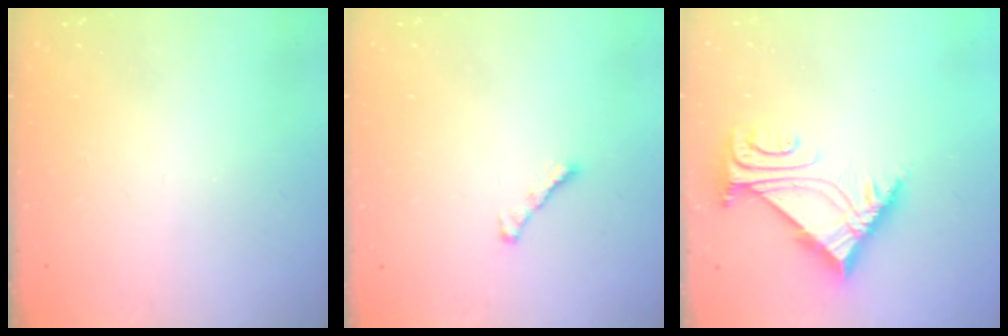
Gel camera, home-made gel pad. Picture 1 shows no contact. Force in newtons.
{"total": 2.5, "press": 2.4, "slide": 0.6}
{"total": 5.2, "press": 5.1, "slide": 0.7}